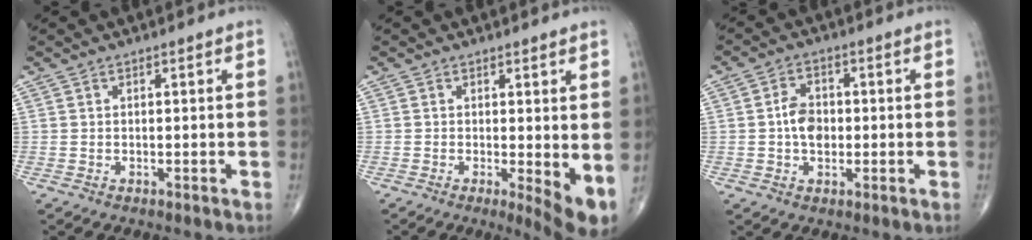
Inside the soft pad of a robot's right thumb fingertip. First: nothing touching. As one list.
[{"total": 5.9, "force": [0.0, 1.7, 5.6], "torque": [-0.076, -0.014, 0.001]}, {"total": 5.6, "force": [-0.3, 4.0, 4.0], "torque": [-0.059, 0.011, -0.009]}]